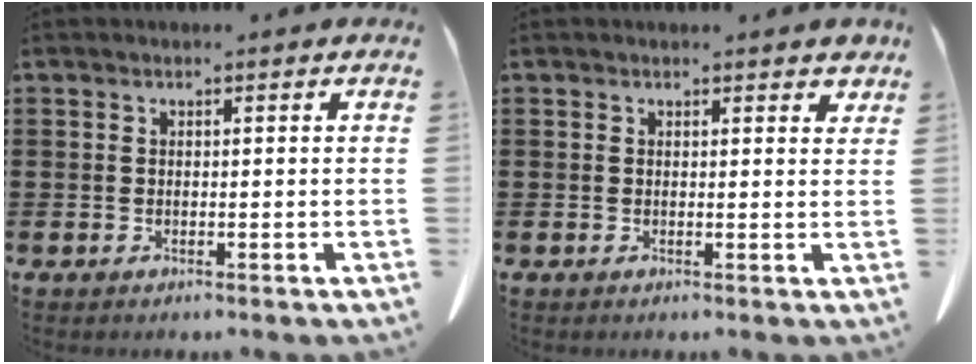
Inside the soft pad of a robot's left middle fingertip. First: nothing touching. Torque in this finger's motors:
{"motor_torque": [-0.01, 0.01, 0.00, 0.00]}